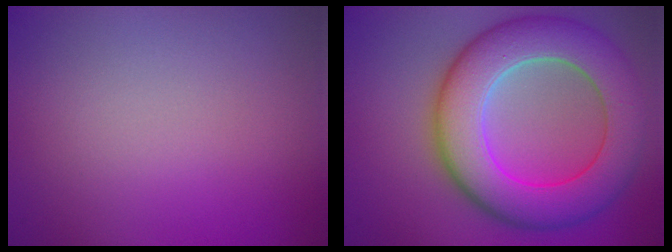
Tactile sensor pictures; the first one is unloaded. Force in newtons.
{"total": 10.1, "press": 10.1, "slide": 0.3}